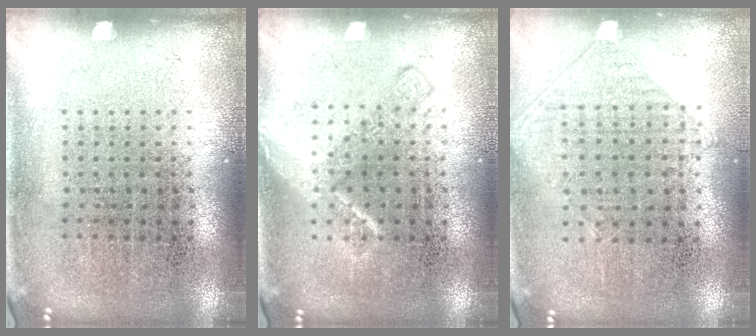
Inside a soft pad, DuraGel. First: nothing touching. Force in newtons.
{"total": 2.1, "press": 2.1, "slide": 0.3}
{"total": 0.9, "press": 0.8, "slide": 0.3}